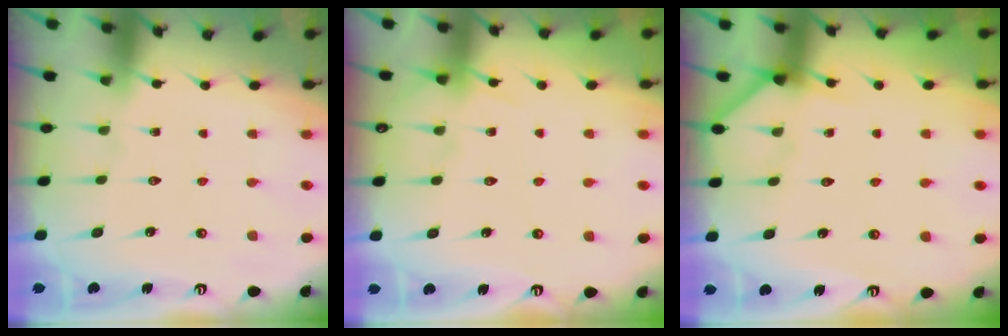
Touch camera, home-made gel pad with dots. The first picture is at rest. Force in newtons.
{"total": 6.0, "press": 5.9, "slide": 0.8}
{"total": 4.3, "press": 4.3, "slide": 0.6}